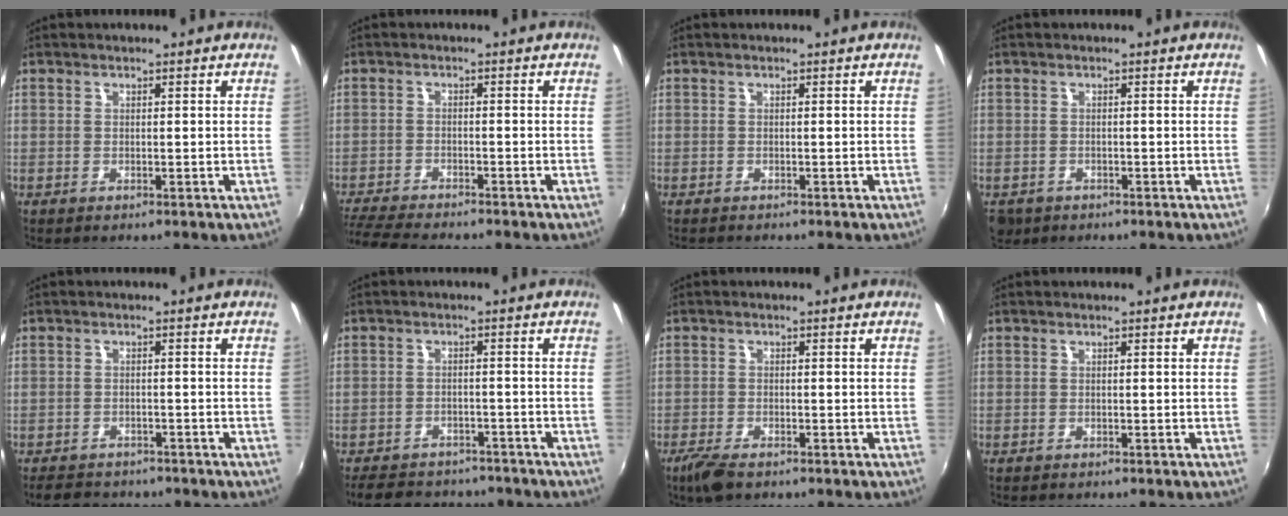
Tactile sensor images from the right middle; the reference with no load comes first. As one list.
[{"total": 8.5, "force": [-7.8, 0.4, 3.2], "torque": [-0.091, -0.024, -0.137]}, {"total": 0.7, "force": [-0.7, 0.2, 0.1], "torque": [-0.003, -0.004, -0.013]}, {"total": 4.2, "force": [-2.1, 3.2, 1.8], "torque": [-0.044, -0.011, -0.030]}, {"total": 6.6, "force": [-5.7, 2.9, 1.8], "torque": [-0.049, -0.006, -0.087]}, {"total": 12.9, "force": [-10.9, 5.3, 4.4], "torque": [-0.107, 0.002, -0.151]}, {"total": 4.3, "force": [-3.2, 1.4, 2.5], "torque": [-0.068, -0.014, -0.063]}, {"total": 0.8, "force": [-0.8, 0.2, 0.1], "torque": [-0.005, -0.005, -0.013]}]